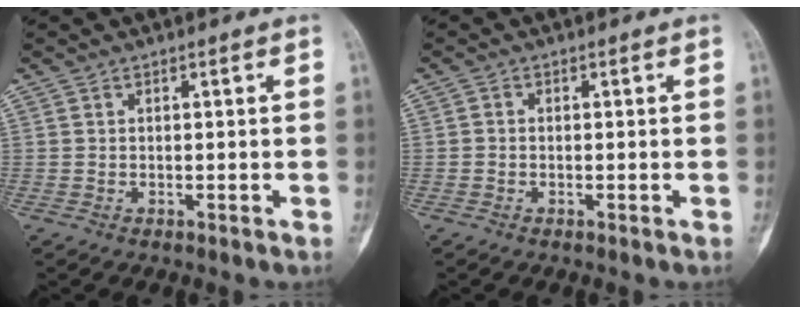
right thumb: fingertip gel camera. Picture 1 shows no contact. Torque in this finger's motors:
{"motor_torque": [-0.03, 0.01, 0.00, 0.37, -0.08]}